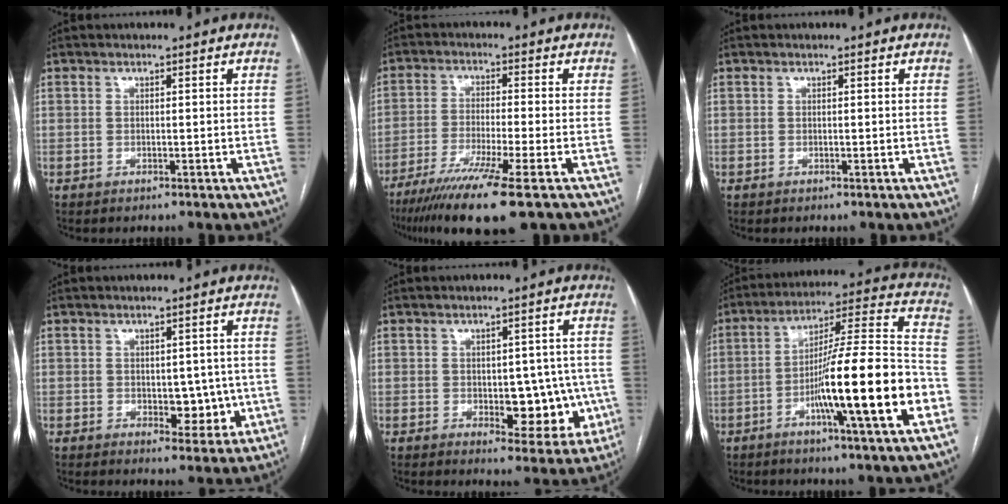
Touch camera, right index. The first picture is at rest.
{"total": 11.7, "force": [-7.8, -1.1, 8.6], "torque": [-0.152, -0.031, -0.129]}
{"total": 0.0}
{"total": 5.5, "force": [-0.7, 3.3, 4.3], "torque": [-0.043, 0.007, 0.002]}
{"total": 9.2, "force": [-1.7, 4.8, 7.6], "torque": [-0.072, 0.015, -0.009]}
{"total": 20.1, "force": [-6.5, 0.5, 19.0], "torque": [-0.285, 0.000, -0.103]}